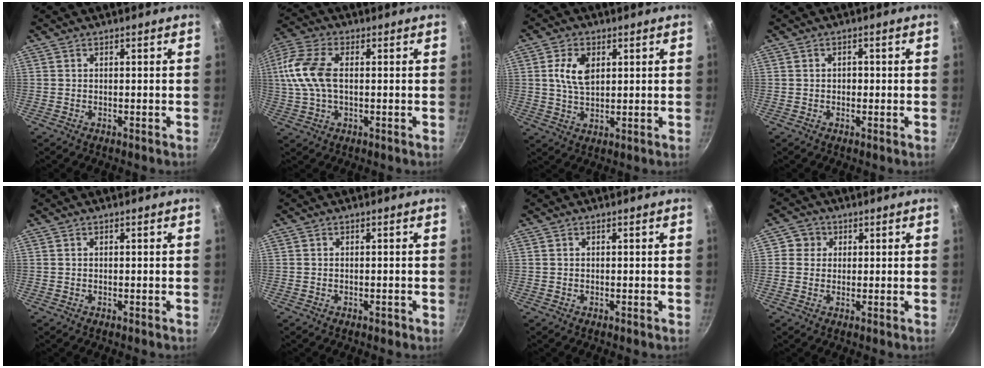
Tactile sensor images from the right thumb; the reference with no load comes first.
{"total": 11.8, "force": [1.1, 6.7, 9.6], "torque": [-0.205, 0.018, 0.011]}
{"total": 6.9, "force": [1.9, 4.2, 5.1], "torque": [-0.090, -0.007, 0.035]}
{"total": 1.1, "force": [-0.2, 0.9, 0.6], "torque": [-0.005, 0.005, -0.004]}
{"total": 0.0}
{"total": 0.8, "force": [-0.4, 0.4, 0.5], "torque": [-0.007, 0.004, -0.005]}
{"total": 0.0}
{"total": 3.5, "force": [0.7, 3.4, 0.5], "torque": [0.024, 0.001, 0.003]}